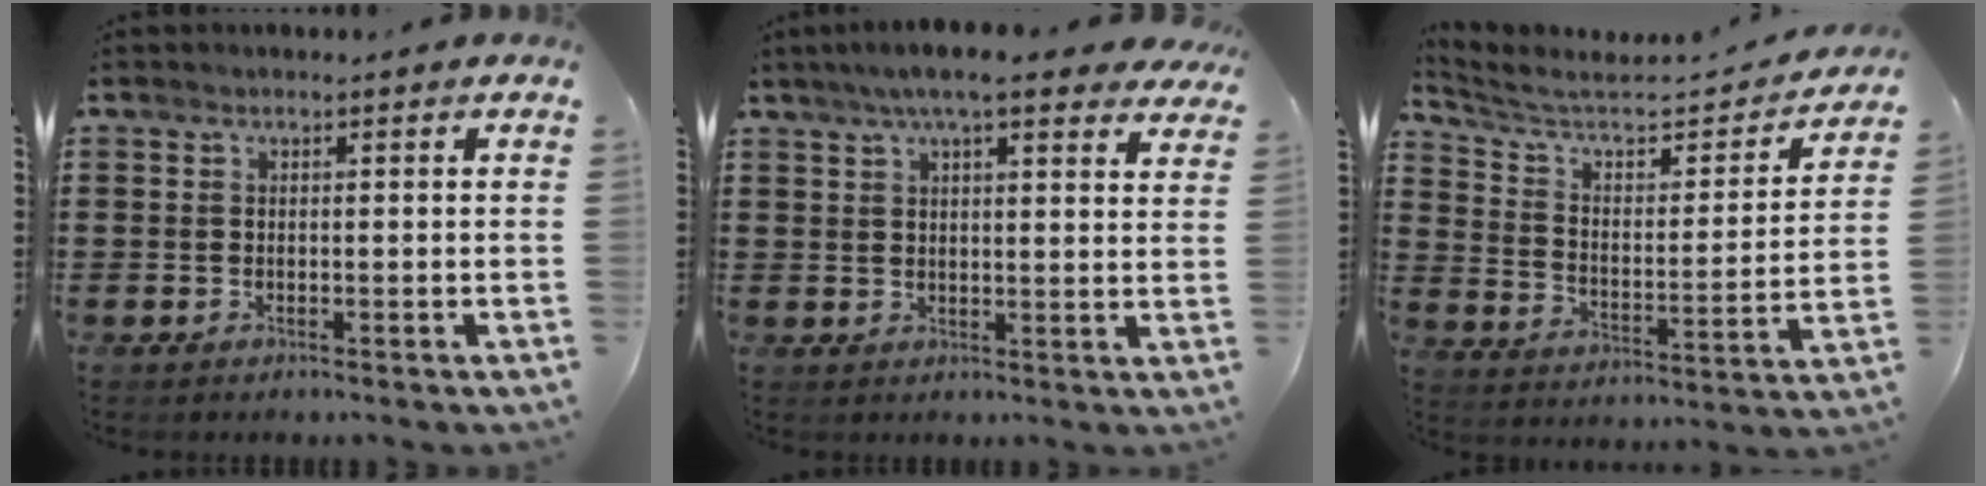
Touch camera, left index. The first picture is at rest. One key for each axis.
{"total": 7.5, "fx": 6.0, "fy": 0.8, "fz": 4.6, "tx": -0.095, "ty": -0.008, "tz": 0.106}
{"total": 5.0, "fx": 4.2, "fy": 1.6, "fz": 2.3, "tx": -0.071, "ty": -0.031, "tz": 0.062}